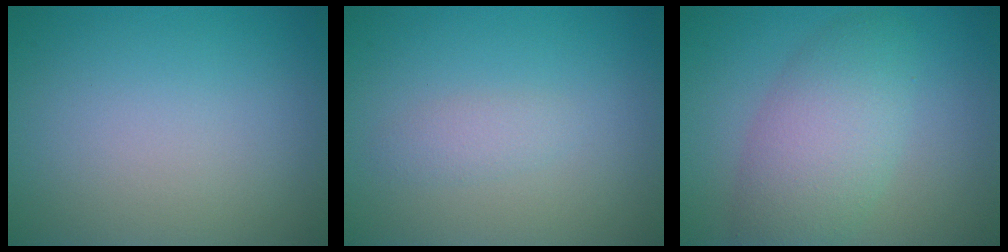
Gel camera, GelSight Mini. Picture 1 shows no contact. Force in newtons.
{"total": 1.2, "press": 1.2, "slide": 0.0}
{"total": 5.7, "press": 5.7, "slide": 0.1}